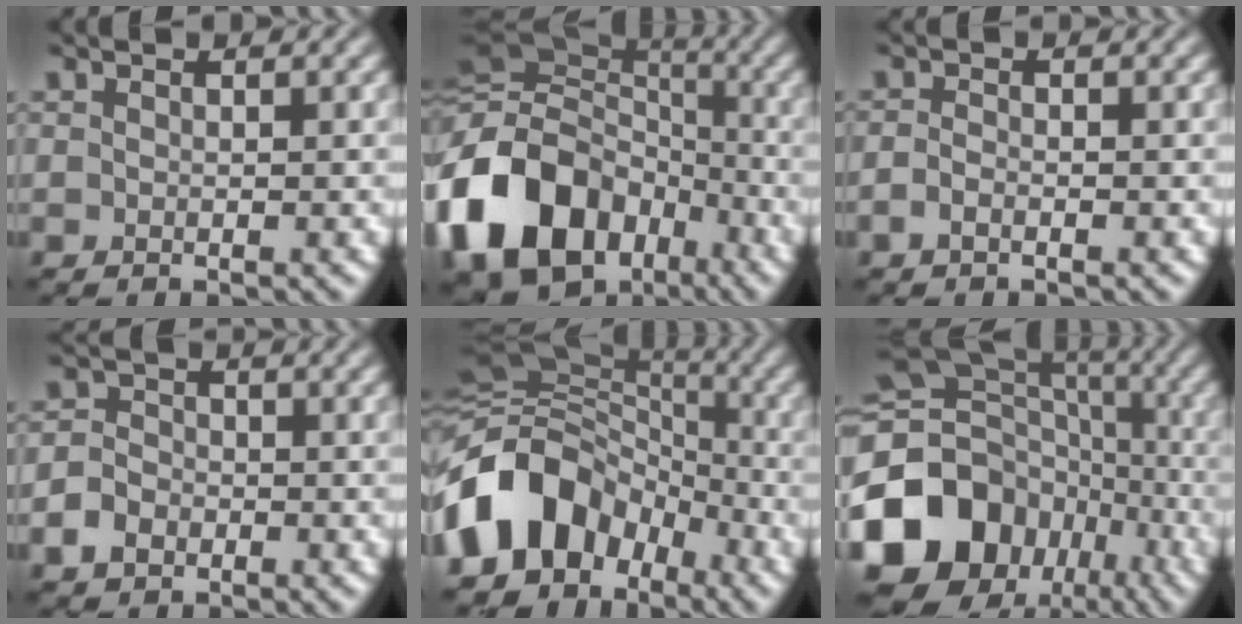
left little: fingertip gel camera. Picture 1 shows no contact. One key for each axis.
{"total": 17.3, "fx": -5.9, "fy": 12.9, "fz": 9.8, "tx": -0.247, "ty": -0.011, "tz": -0.121}
{"total": 1.0, "fx": -0.6, "fy": 0.4, "fz": 0.7, "tx": -0.018, "ty": -0.001, "tz": -0.015}
{"total": 2.7, "fx": -1.1, "fy": 2.2, "fz": 1.1, "tx": -0.020, "ty": 0.003, "tz": -0.026}
{"total": 10.6, "fx": -4.3, "fy": 8.1, "fz": 5.2, "tx": -0.092, "ty": 0.019, "tz": -0.101}
{"total": 18.4, "fx": -6.9, "fy": 14.9, "fz": 8.2, "tx": -0.190, "ty": -0.005, "tz": -0.113}